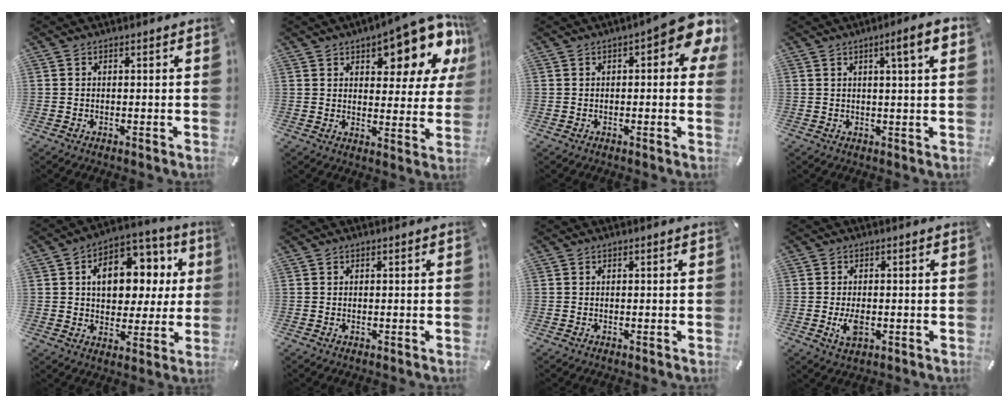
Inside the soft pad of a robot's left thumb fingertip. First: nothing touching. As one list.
[{"total": 14.8, "force": [9.2, 6.4, 9.8], "torque": [-0.113, -0.068, 0.151]}, {"total": 9.1, "force": [2.7, 3.3, 8.0], "torque": [-0.099, -0.021, 0.044]}, {"total": 7.0, "force": [2.9, 0.7, 6.3], "torque": [-0.101, -0.005, 0.042]}, {"total": 13.8, "force": [3.3, 10.0, 8.9], "torque": [-0.127, -0.013, 0.059]}, {"total": 0.0}, {"total": 0.0}, {"total": 4.1, "force": [-0.9, 2.3, 3.3], "torque": [-0.083, -0.008, -0.020]}]